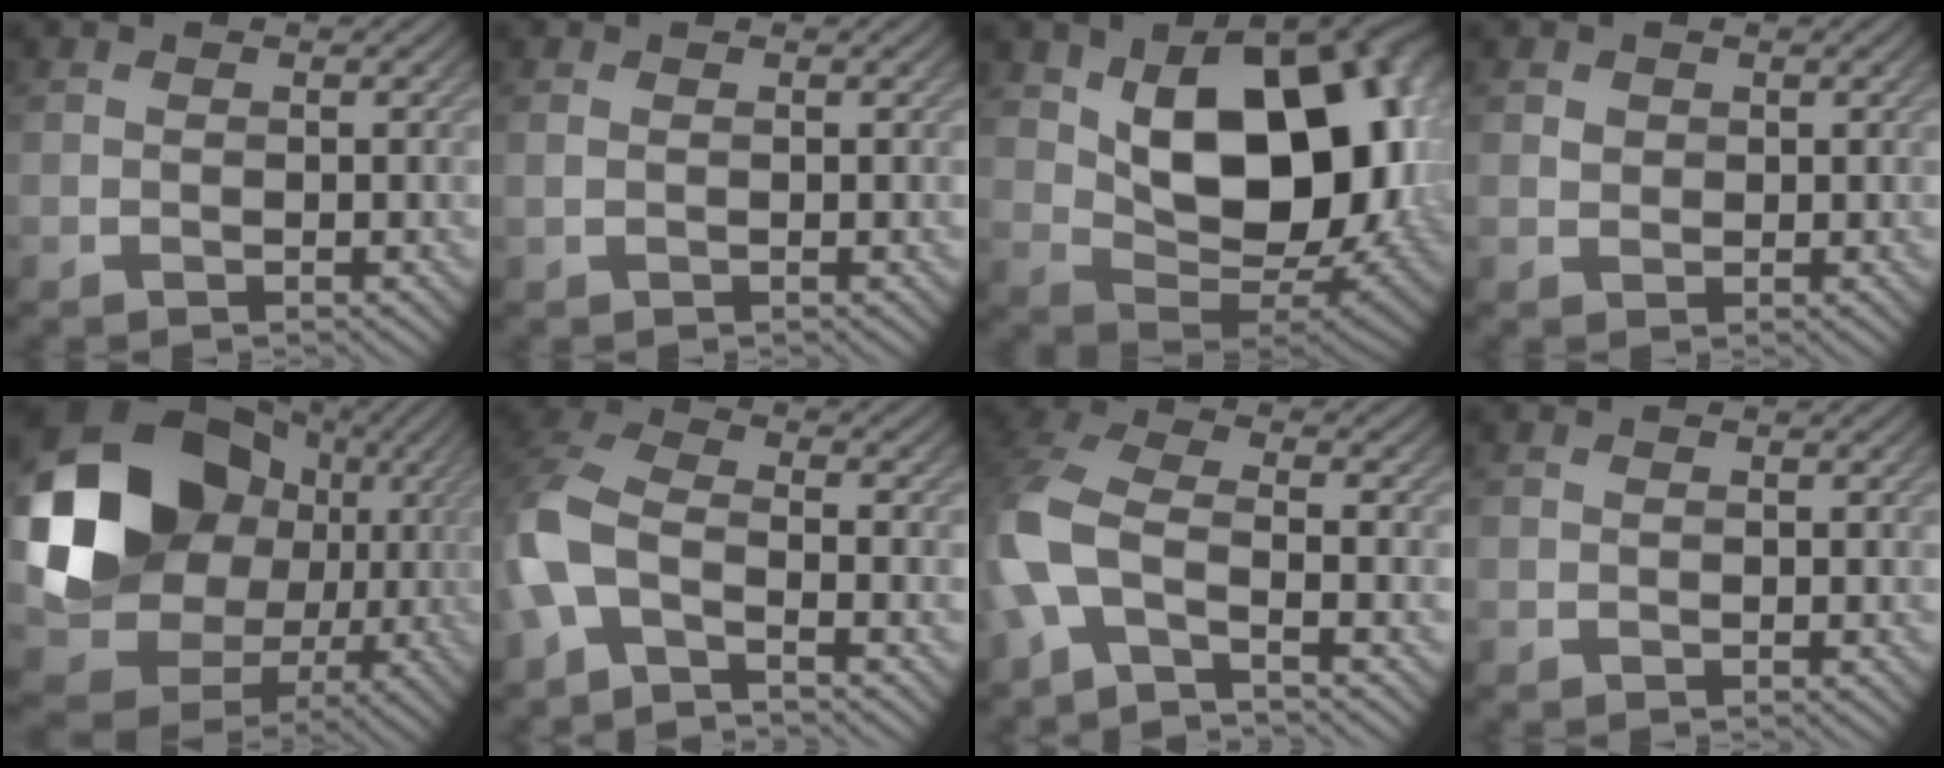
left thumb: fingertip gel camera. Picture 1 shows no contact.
{"total": 0.6, "force": [0.2, 0.1, 0.5], "torque": [-0.013, 0.002, 0.003]}
{"total": 17.7, "force": [3.7, 10.5, 13.7], "torque": [-0.190, -0.015, 0.072]}
{"total": 1.1, "force": [0.5, 1.0, 0.3], "torque": [-0.007, -0.002, 0.008]}
{"total": 18.6, "force": [2.2, 15.4, 10.2], "torque": [-0.224, -0.014, 0.050]}
{"total": 6.8, "force": [-3.1, 3.1, 5.2], "torque": [-0.128, -0.002, -0.082]}
{"total": 7.6, "force": [-2.9, 2.9, 6.4], "torque": [-0.154, -0.001, -0.082]}
{"total": 0.0}